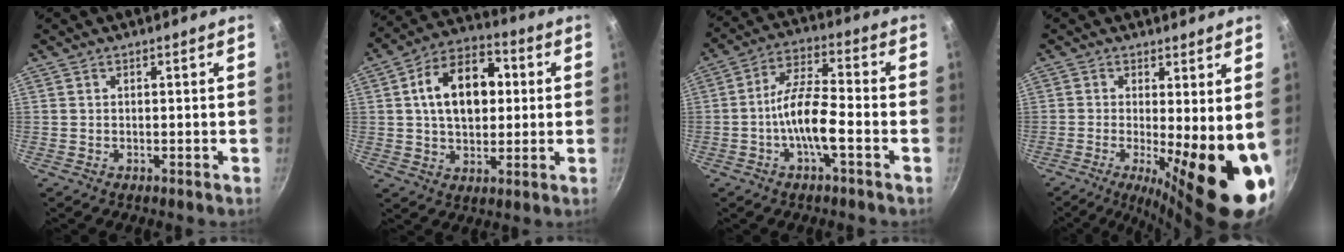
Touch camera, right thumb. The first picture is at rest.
{"total": 15.5, "force": [2.4, 10.2, 11.3], "torque": [-0.145, 0.020, 0.027]}
{"total": 9.8, "force": [-3.0, 2.8, 8.9], "torque": [-0.163, 0.036, -0.063]}
{"total": 15.1, "force": [-1.9, 4.2, 14.4], "torque": [-0.186, -0.027, -0.022]}